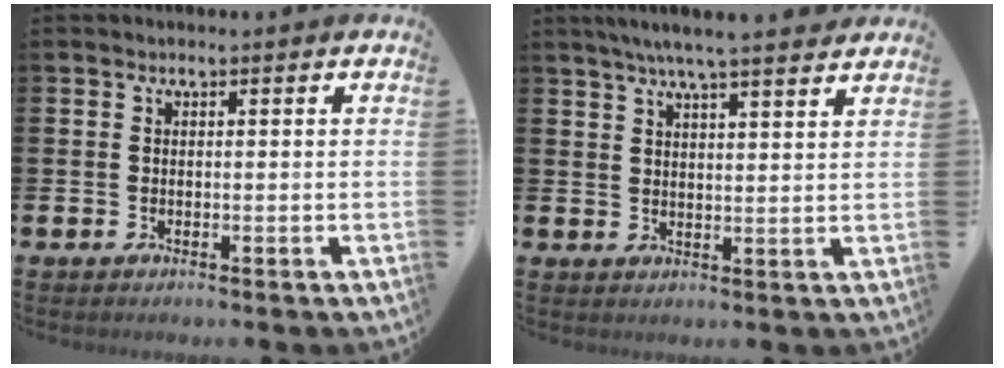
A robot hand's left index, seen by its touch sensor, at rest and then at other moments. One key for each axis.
{"total": 6.1, "fx": 5.6, "fy": -0.1, "fz": 2.3, "tx": -0.049, "ty": -0.022, "tz": 0.097}